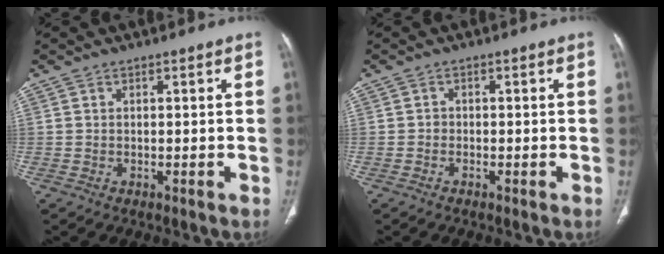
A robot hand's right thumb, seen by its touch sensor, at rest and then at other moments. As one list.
[{"total": 0.7, "force": [-0.4, 0.5, 0.1], "torque": [0.004, 0.004, -0.016]}]